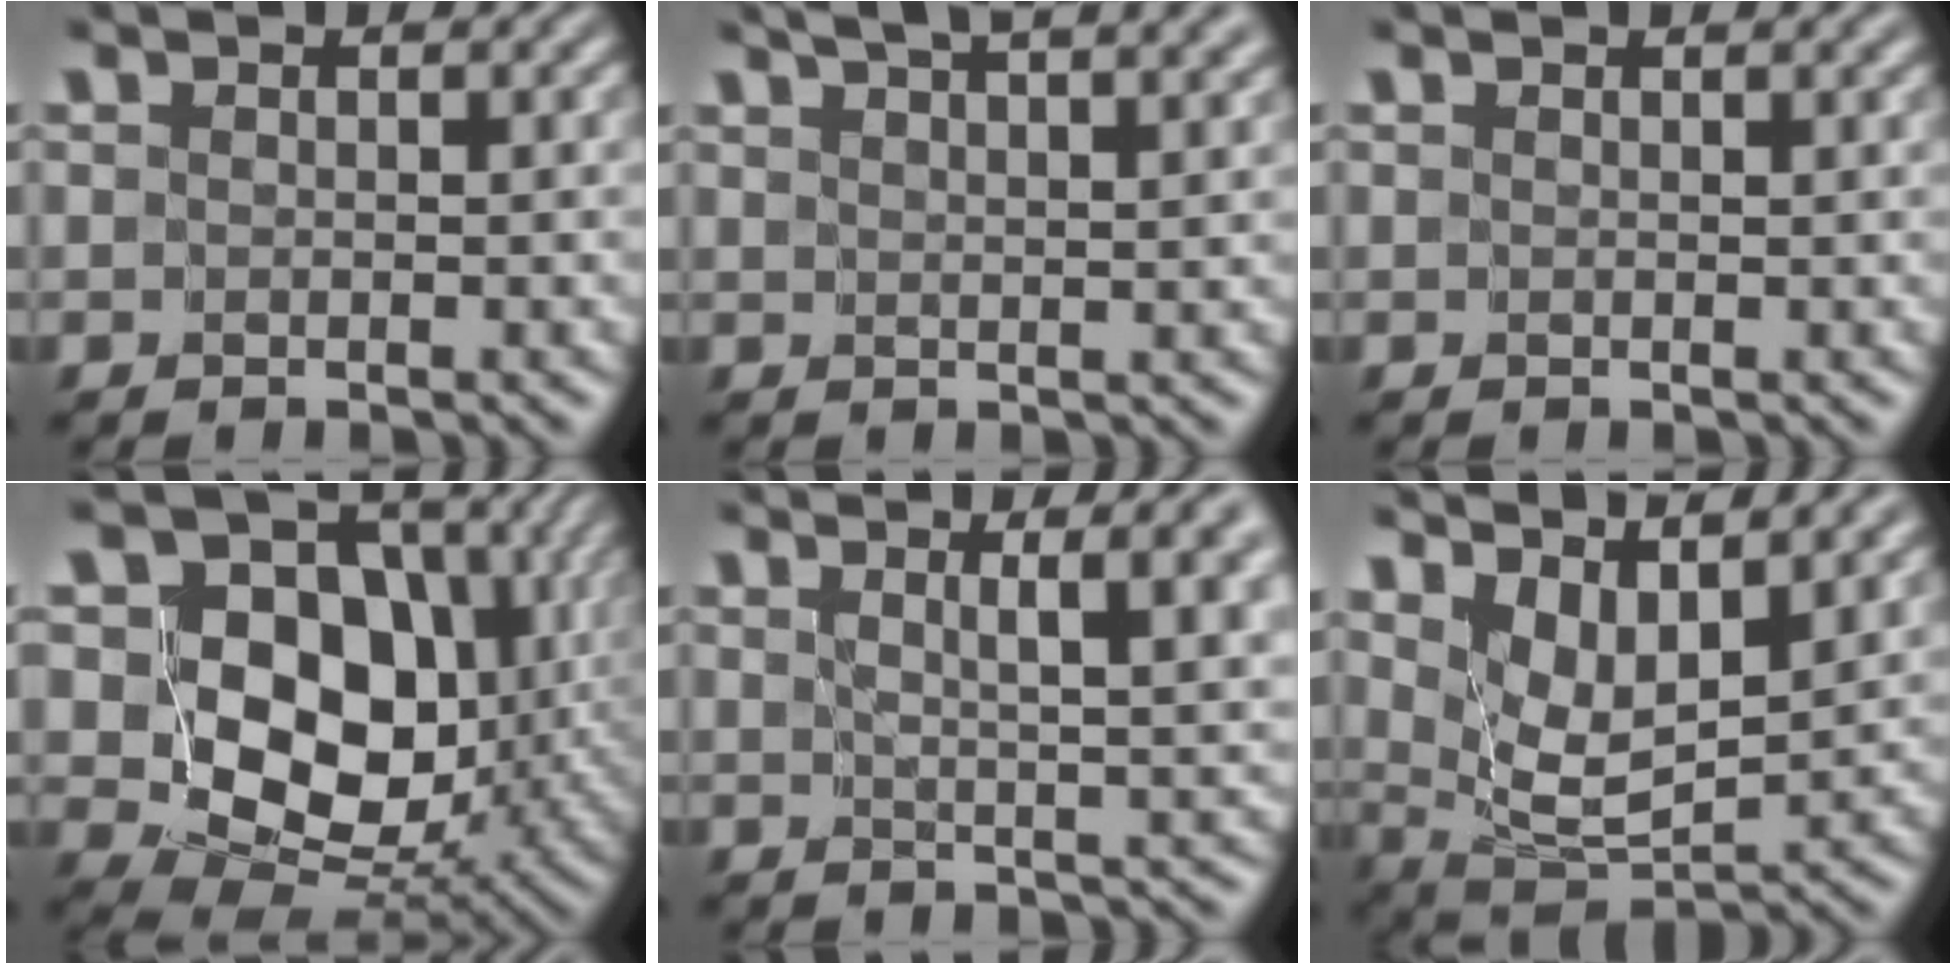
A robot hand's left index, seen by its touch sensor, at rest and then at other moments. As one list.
[{"total": 8.0, "force": [5.9, 2.6, 4.8], "torque": [-0.033, 0.040, 0.049]}, {"total": 0.8, "force": [0.7, 0.1, 0.4], "torque": [-0.006, -0.002, 0.005]}, {"total": 13.2, "force": [2.7, 9.8, 8.4], "torque": [-0.139, 0.005, 0.042]}, {"total": 7.7, "force": [3.4, 2.3, 6.5], "torque": [-0.043, 0.025, 0.030]}, {"total": 6.5, "force": [4.1, 2.2, 4.5], "torque": [-0.095, -0.001, 0.077]}]